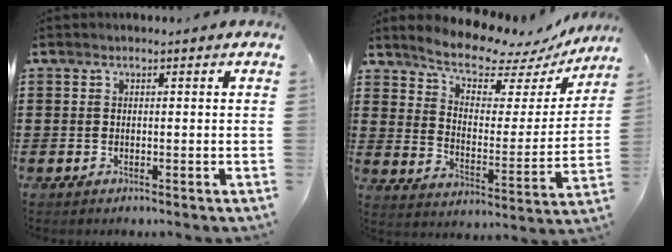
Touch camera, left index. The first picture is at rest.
{"total": 8.7, "force": [7.9, 1.9, 3.0], "torque": [-0.073, -0.059, 0.133]}